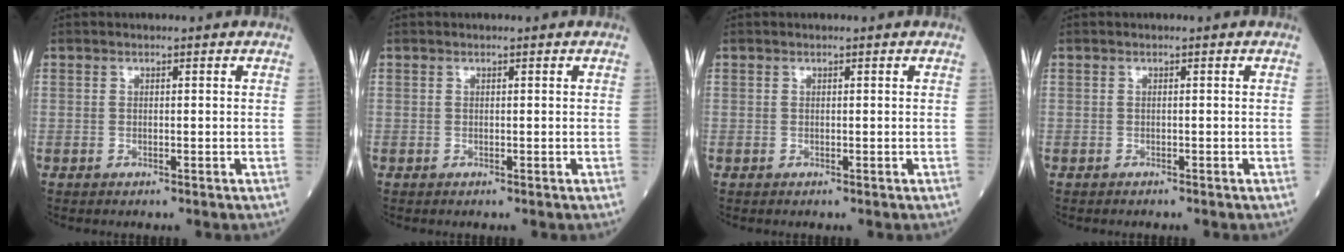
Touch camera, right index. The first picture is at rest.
{"total": 0.0}
{"total": 0.0}
{"total": 0.6, "force": [-0.6, 0.1, 0.2], "torque": [-0.005, -0.001, -0.011]}